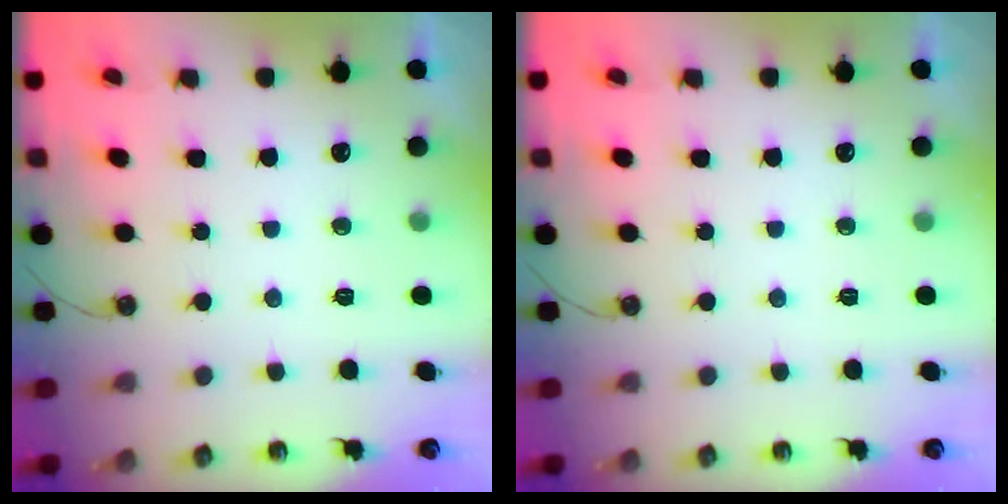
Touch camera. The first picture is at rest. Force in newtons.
{"total": 0.0}